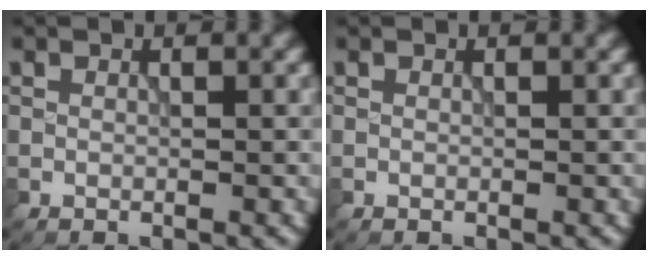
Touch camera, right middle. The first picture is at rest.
{"total": 0.0}